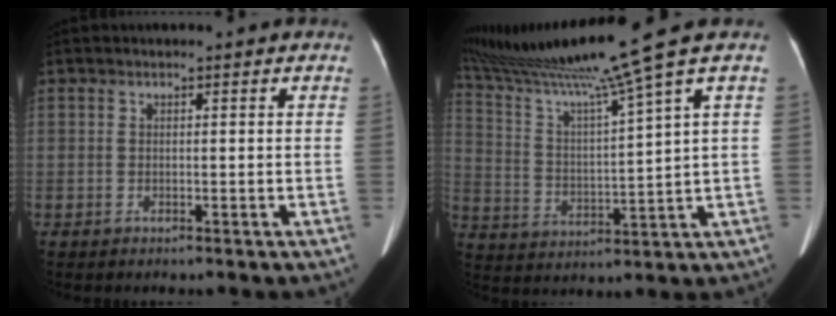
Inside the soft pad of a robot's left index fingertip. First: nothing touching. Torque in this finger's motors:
{"motor_torque": [-0.83, -1.02, -0.06, 0.02]}